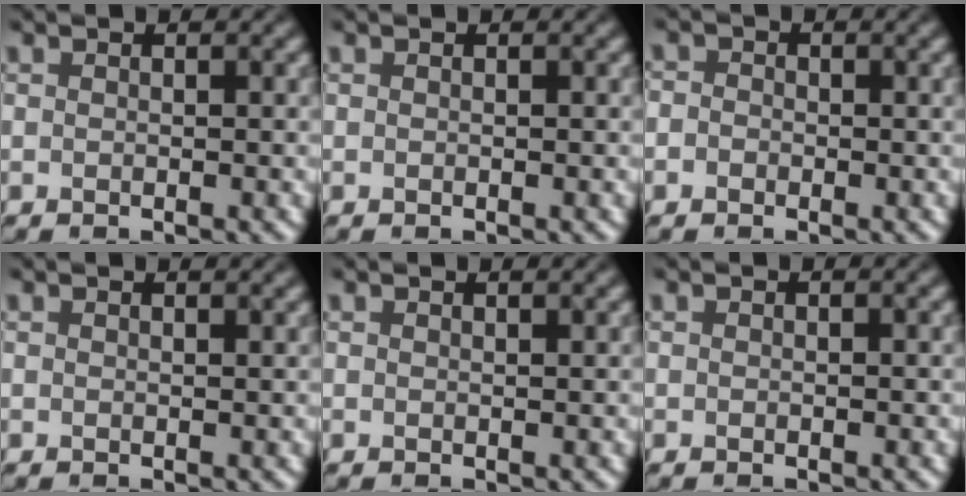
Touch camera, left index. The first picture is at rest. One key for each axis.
{"total": 0.0}
{"total": 1.7, "fx": 0.0, "fy": 1.5, "fz": 0.6, "tx": 0.004, "ty": 0.003, "tz": -0.022}
{"total": 1.0, "fx": 0.9, "fy": 0.2, "fz": 0.4, "tx": -0.004, "ty": -0.001, "tz": 0.011}
{"total": 0.8, "fx": 0.7, "fy": 0.1, "fz": 0.3, "tx": -0.002, "ty": 0.000, "tz": 0.009}
{"total": 0.0}